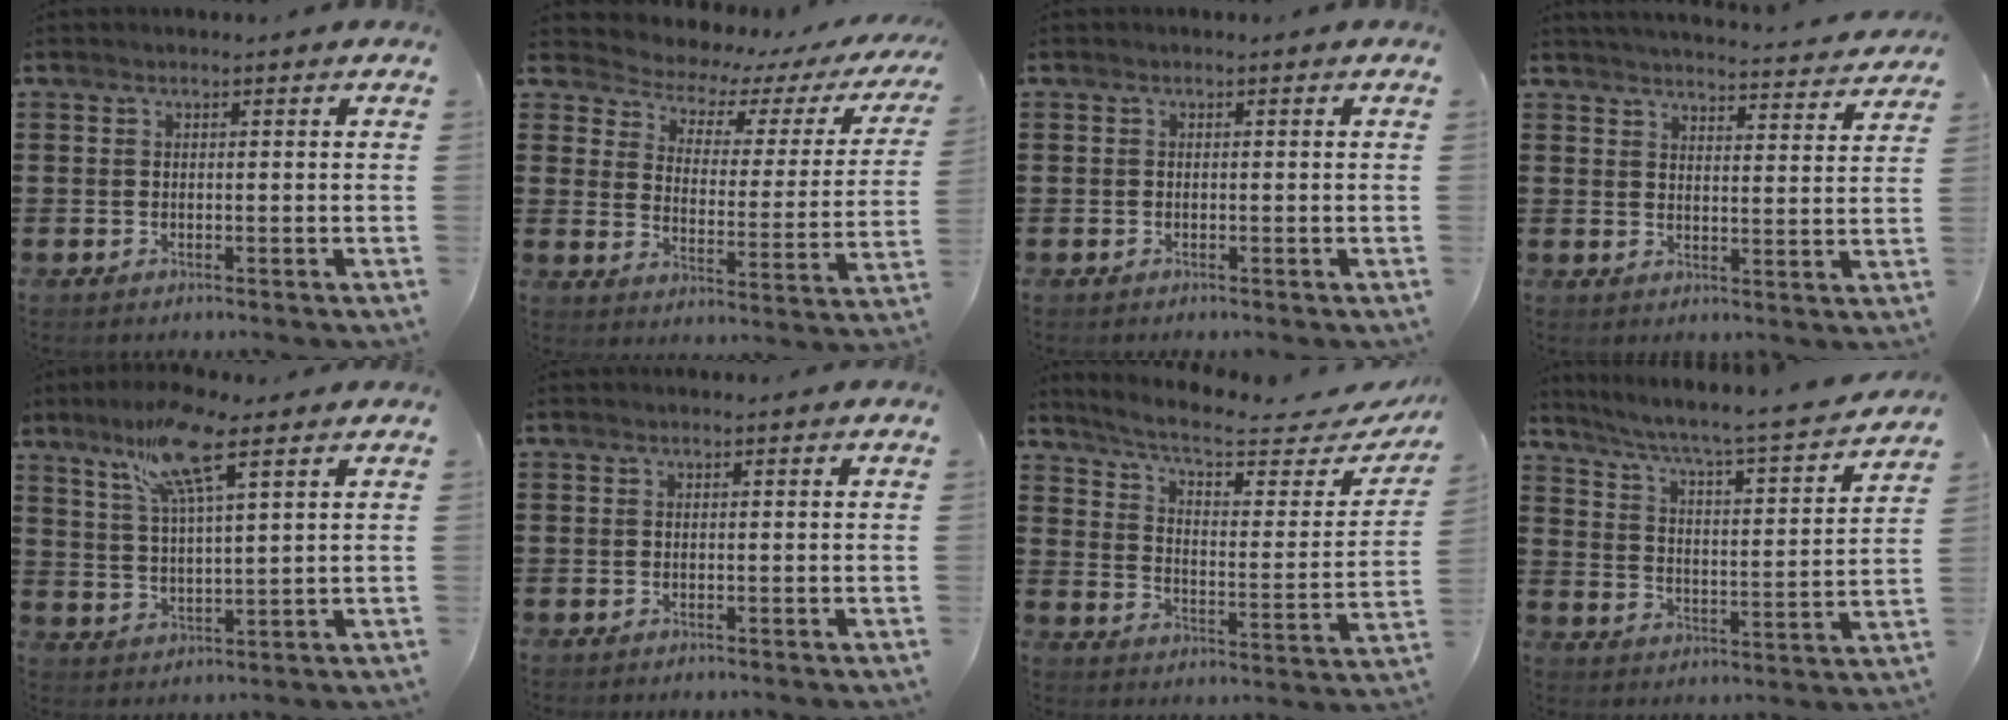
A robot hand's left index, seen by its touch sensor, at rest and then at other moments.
{"total": 3.1, "force": [2.7, 1.4, 0.8], "torque": [-0.040, -0.026, 0.035]}
{"total": 0.0}
{"total": 3.7, "force": [3.7, -0.2, 0.1], "torque": [-0.011, -0.032, 0.061]}
{"total": 10.4, "force": [6.9, 1.5, 7.6], "torque": [-0.156, -0.009, 0.118]}
{"total": 0.0}
{"total": 7.0, "force": [5.6, 0.9, 4.0], "torque": [-0.103, -0.036, 0.094]}
{"total": 4.9, "force": [4.2, -0.3, 2.6], "torque": [-0.071, -0.042, 0.059]}